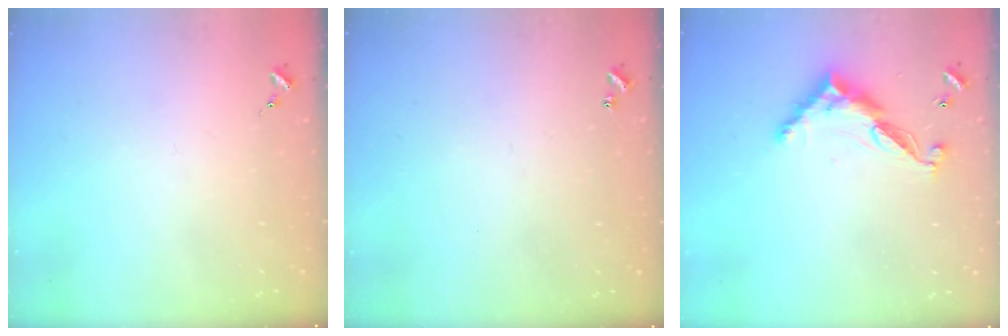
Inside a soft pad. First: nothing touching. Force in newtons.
{"total": 1.0, "press": 1.0, "slide": 0.2}
{"total": 11.3, "press": 11.3, "slide": 0.3}